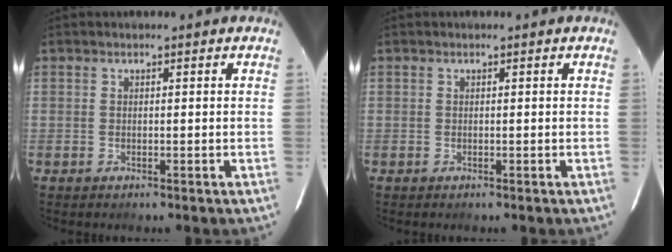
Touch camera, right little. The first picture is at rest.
{"total": 0.0}